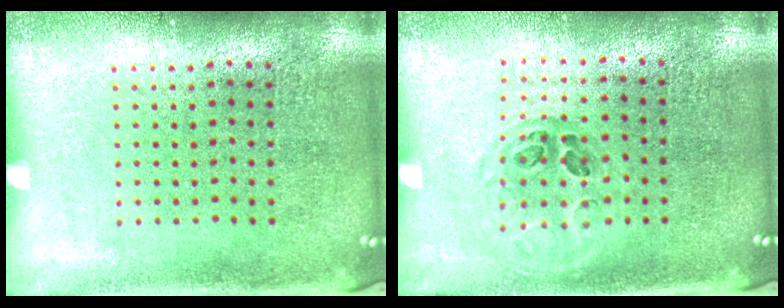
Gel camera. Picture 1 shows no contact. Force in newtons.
{"total": 1.0, "press": 1.0, "slide": 0.4}